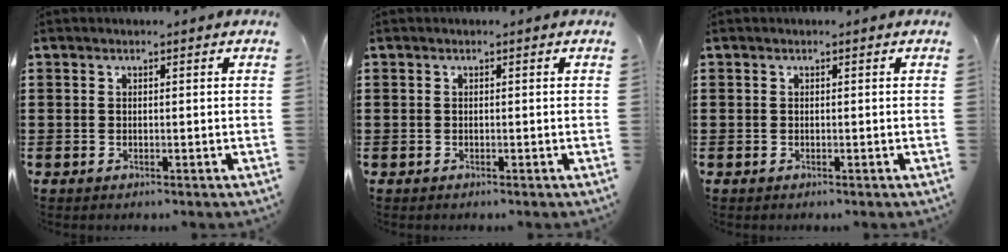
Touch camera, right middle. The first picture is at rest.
{"total": 0.0}
{"total": 0.0}